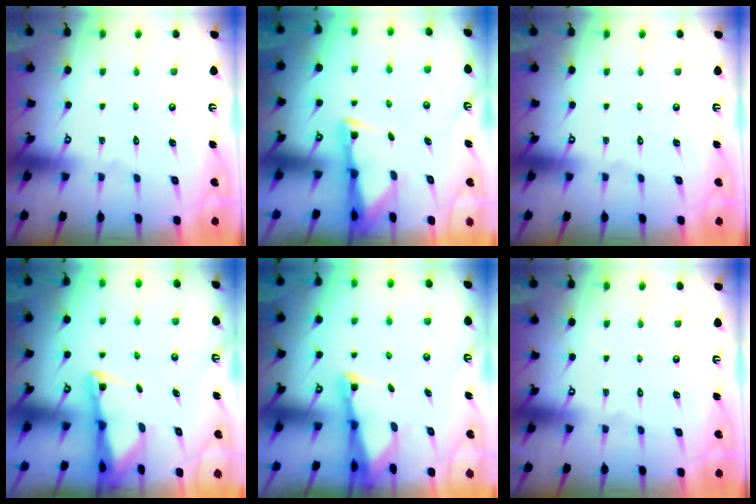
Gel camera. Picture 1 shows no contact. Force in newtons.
{"total": 3.0, "press": 2.9, "slide": 0.5}
{"total": 0.0}
{"total": 2.3, "press": 2.2, "slide": 0.4}
{"total": 2.4, "press": 2.4, "slide": 0.3}
{"total": 0.0}